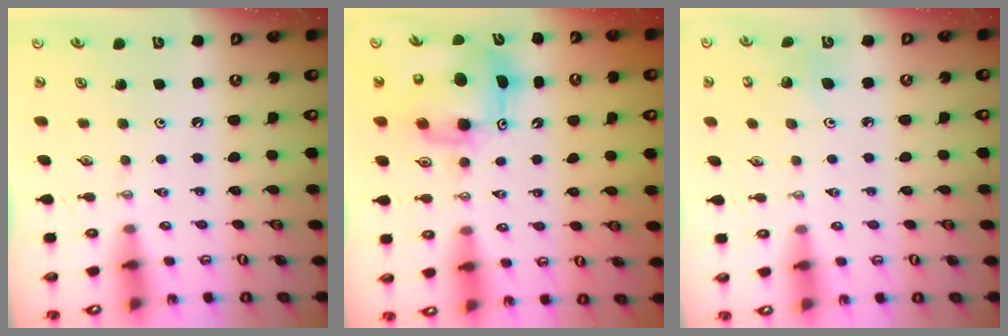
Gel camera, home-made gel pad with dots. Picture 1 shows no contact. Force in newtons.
{"total": 9.7, "press": 9.7, "slide": 0.9}
{"total": 3.7, "press": 3.6, "slide": 0.9}